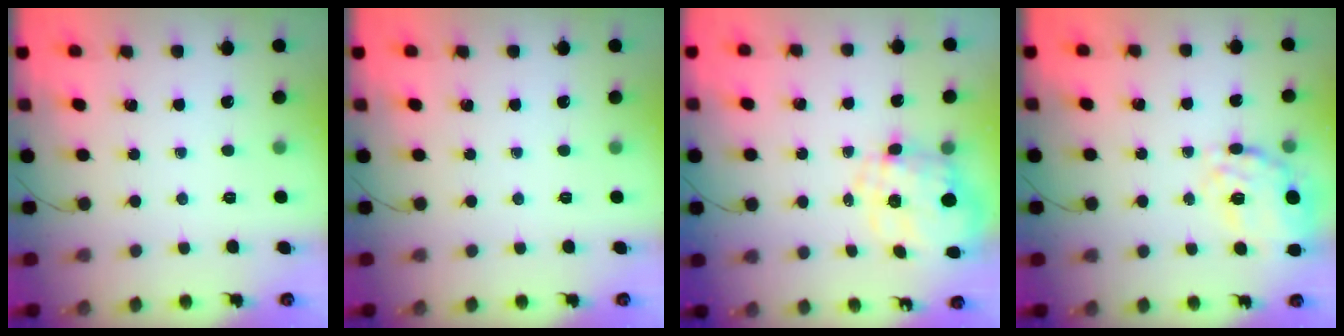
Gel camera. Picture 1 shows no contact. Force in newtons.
{"total": 0.0}
{"total": 3.8, "press": 3.3, "slide": 1.8}
{"total": 21.2, "press": 21.0, "slide": 2.9}